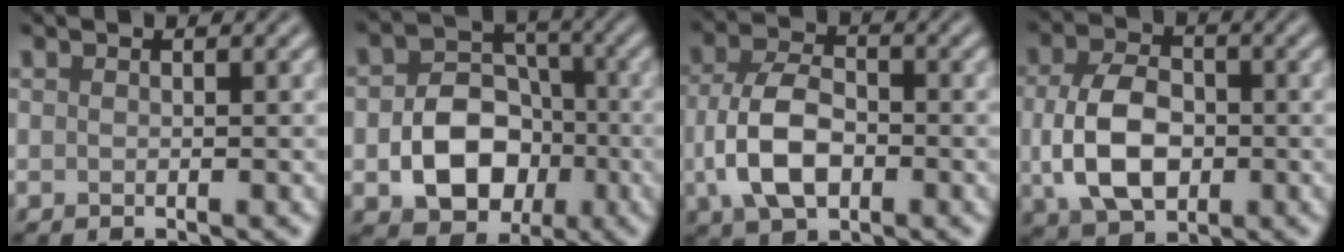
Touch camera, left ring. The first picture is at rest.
{"total": 7.5, "force": [-2.0, 5.8, 4.4], "torque": [-0.070, -0.008, -0.030]}
{"total": 6.5, "force": [-1.5, 3.9, 4.9], "torque": [-0.106, 0.001, -0.034]}
{"total": 7.1, "force": [-0.6, 4.7, 5.2], "torque": [-0.112, -0.003, -0.014]}